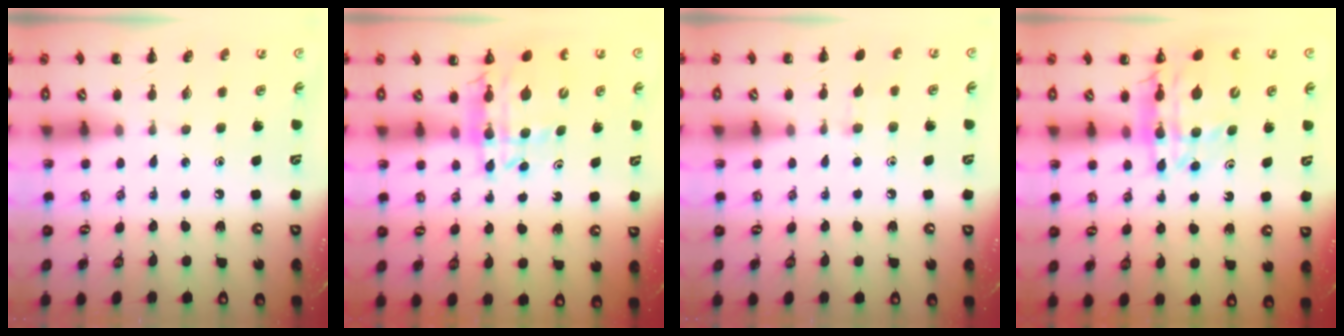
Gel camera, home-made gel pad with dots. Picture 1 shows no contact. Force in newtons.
{"total": 12.2, "press": 11.5, "slide": 4.0}
{"total": 5.8, "press": 5.5, "slide": 2.0}
{"total": 15.0, "press": 14.4, "slide": 4.2}